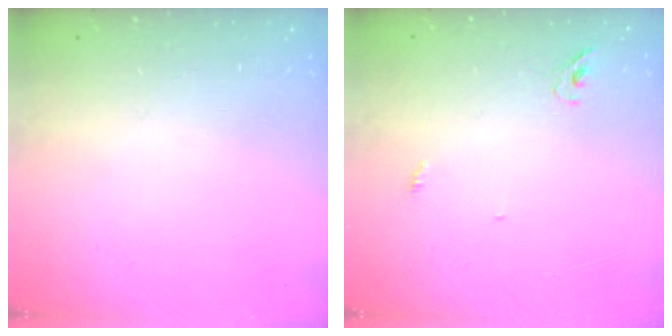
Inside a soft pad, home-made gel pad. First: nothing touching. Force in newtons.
{"total": 2.1, "press": 1.9, "slide": 1.0}